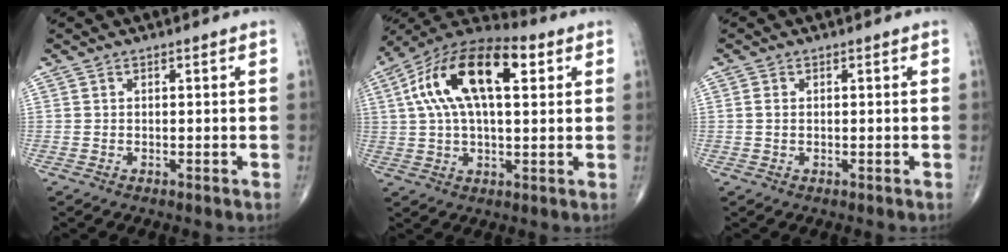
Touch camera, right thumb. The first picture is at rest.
{"total": 19.5, "force": [5.5, 9.1, 16.3], "torque": [-0.294, 0.027, 0.083]}
{"total": 1.1, "force": [0.1, 0.8, 0.8], "torque": [-0.017, 0.000, 0.002]}